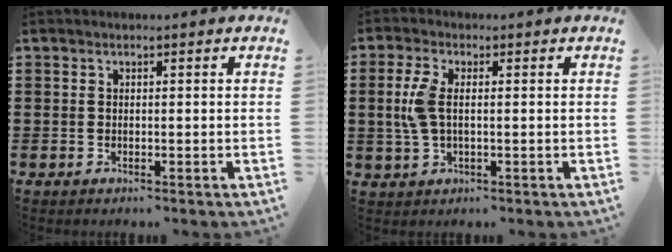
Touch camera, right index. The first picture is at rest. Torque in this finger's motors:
{"motor_torque": [0.23, 0.03, 0.17, 0.17]}